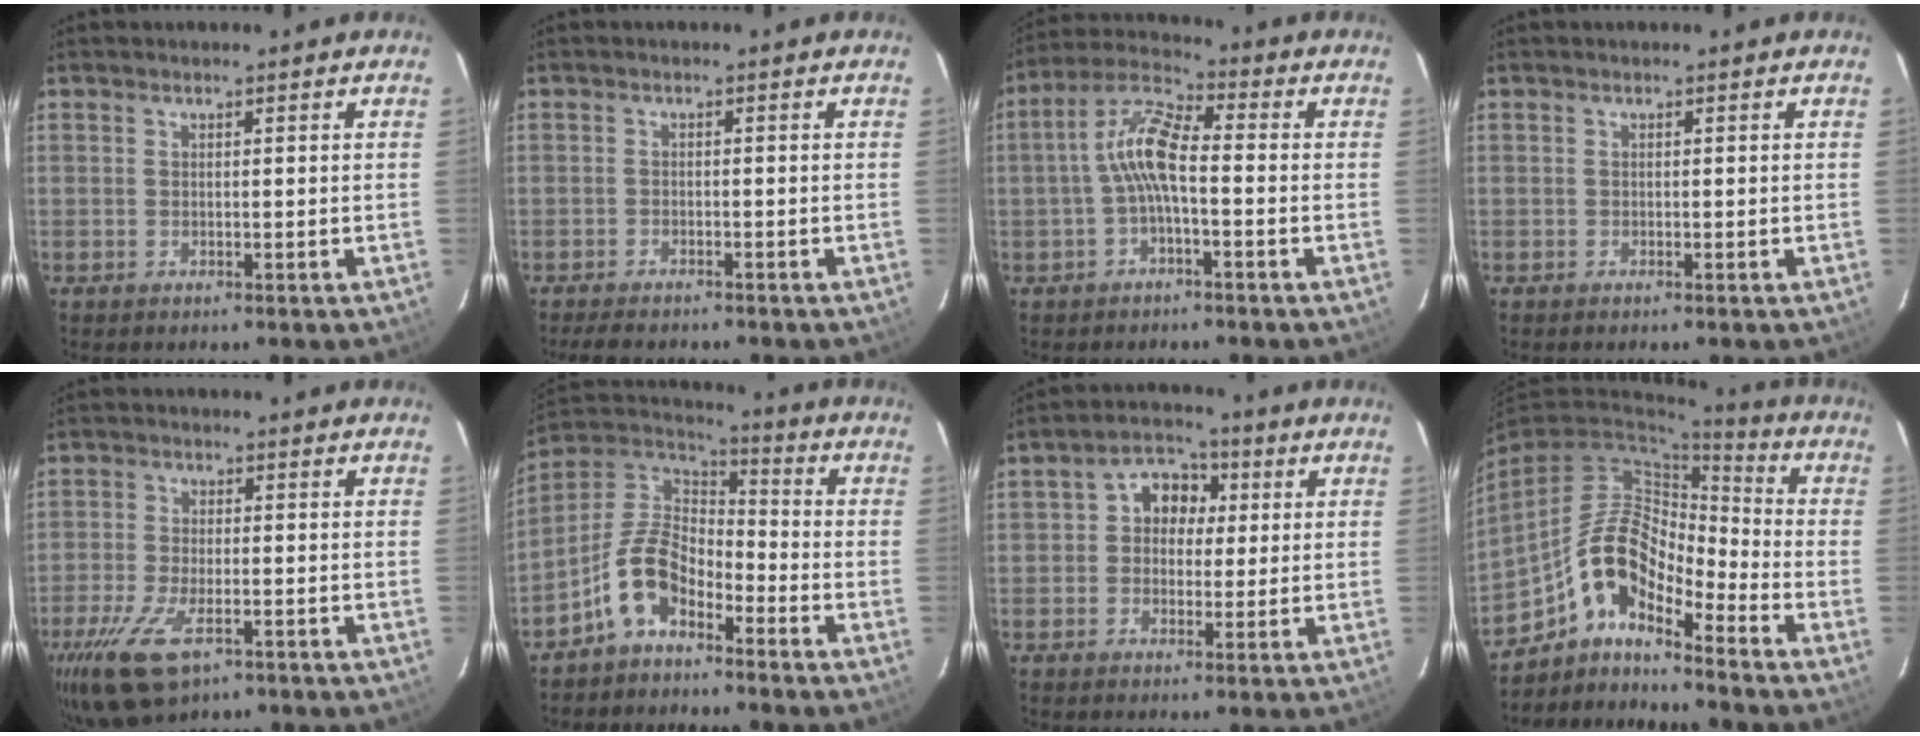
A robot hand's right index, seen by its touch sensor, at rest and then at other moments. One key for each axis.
{"total": 5.3, "fx": -4.7, "fy": 1.4, "fz": 2.0, "tx": -0.050, "ty": -0.009, "tz": -0.074}
{"total": 7.8, "fx": -1.5, "fy": 2.4, "fz": 7.3, "tx": -0.162, "ty": 0.022, "tz": -0.032}
{"total": 0.0}
{"total": 12.1, "fx": -6.7, "fy": 5.3, "fz": 8.6, "tx": -0.201, "ty": -0.036, "tz": -0.122}
{"total": 11.1, "fx": -6.3, "fy": 6.1, "fz": 6.8, "tx": -0.152, "ty": 0.027, "tz": -0.130}
{"total": 6.5, "fx": 0.6, "fy": 5.7, "fz": 3.2, "tx": -0.048, "ty": 0.026, "tz": 0.005}
{"total": 10.3, "fx": -7.1, "fy": 3.5, "fz": 6.6, "tx": -0.123, "ty": 0.023, "tz": -0.146}